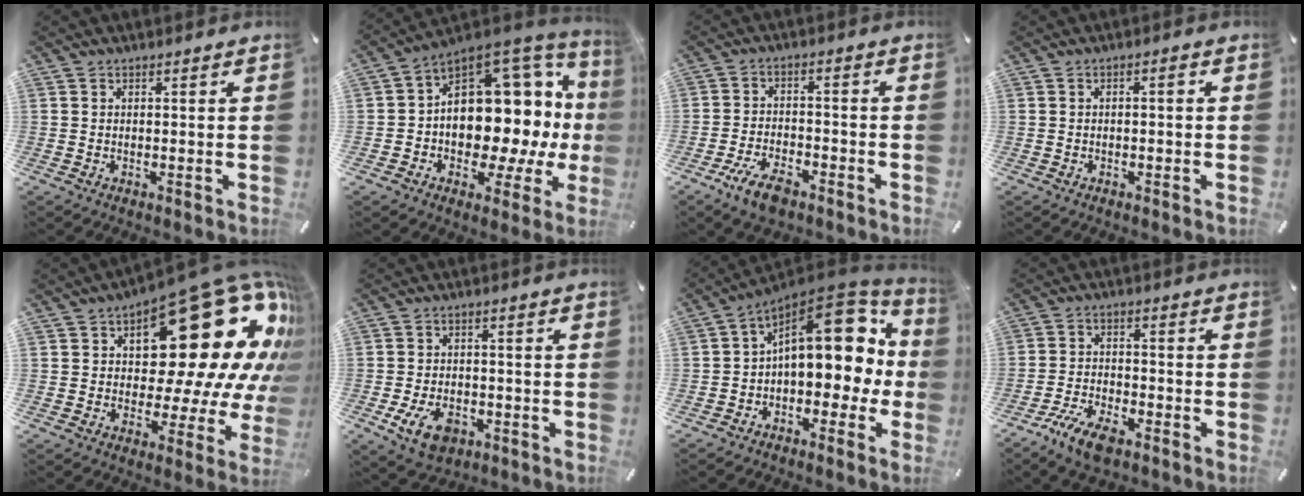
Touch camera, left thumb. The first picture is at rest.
{"total": 15.0, "force": [1.3, 11.1, 10.0], "torque": [-0.115, -0.058, 0.032]}
{"total": 7.9, "force": [-5.1, 3.4, 4.9], "torque": [-0.104, 0.018, -0.094]}
{"total": 1.5, "force": [-0.6, 0.5, 1.3], "torque": [-0.024, 0.005, -0.013]}
{"total": 29.5, "force": [12.2, 14.3, 22.7], "torque": [-0.296, -0.100, 0.219]}
{"total": 8.1, "force": [-3.3, 5.4, 5.0], "torque": [-0.100, 0.007, -0.060]}
{"total": 18.6, "force": [5.2, 11.0, 14.1], "torque": [-0.183, -0.040, 0.090]}
{"total": 8.1, "force": [-5.5, 3.3, 4.9], "torque": [-0.104, 0.021, -0.103]}